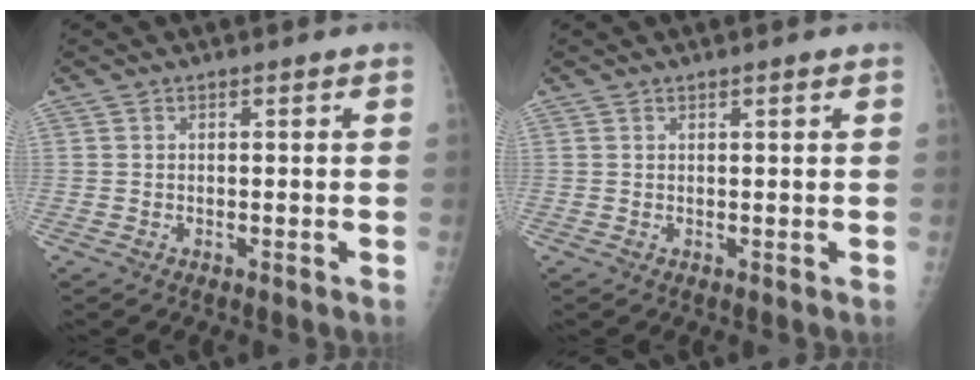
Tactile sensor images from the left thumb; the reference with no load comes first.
{"total": 0.8, "force": [0.6, 0.1, 0.6], "torque": [-0.007, -0.001, 0.009]}